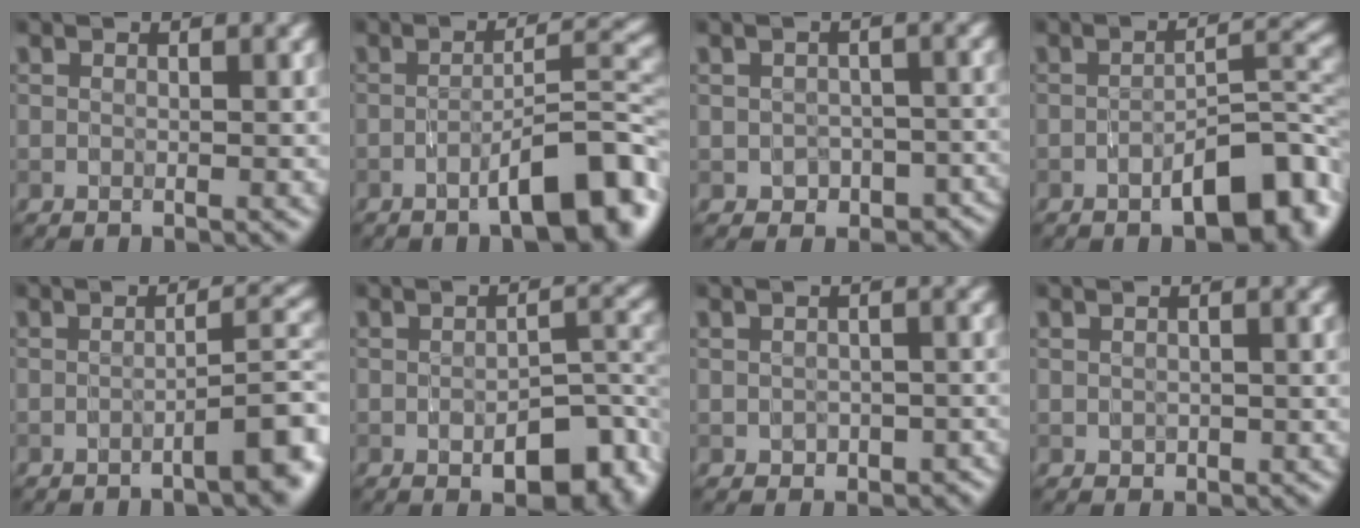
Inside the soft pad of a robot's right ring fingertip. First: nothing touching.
{"total": 7.6, "force": [-3.7, 1.8, 6.4], "torque": [-0.089, 0.014, -0.058]}
{"total": 4.3, "force": [-2.0, 3.1, 2.2], "torque": [-0.019, -0.019, -0.024]}
{"total": 6.9, "force": [-3.4, 2.5, 5.5], "torque": [-0.073, 0.015, -0.053]}
{"total": 4.9, "force": [-2.1, 1.1, 4.3], "torque": [-0.052, 0.013, -0.037]}
{"total": 6.3, "force": [-2.7, 2.9, 4.9], "torque": [-0.067, 0.000, -0.036]}
{"total": 2.5, "force": [-1.1, 1.9, 1.2], "torque": [-0.010, -0.009, -0.014]}
{"total": 0.9, "force": [-0.3, 0.7, 0.3], "torque": [-0.004, -0.006, -0.003]}